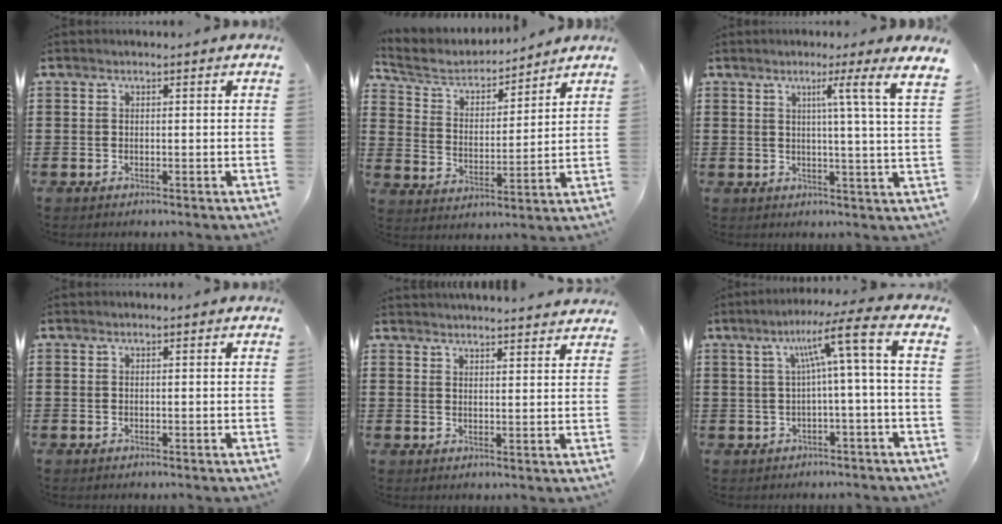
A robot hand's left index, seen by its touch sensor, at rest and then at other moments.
{"total": 5.1, "force": [4.5, 2.0, 1.5], "torque": [-0.058, -0.028, 0.072]}
{"total": 6.5, "force": [3.3, -1.6, 5.4], "torque": [-0.089, -0.025, 0.042]}
{"total": 0.0}
{"total": 3.1, "force": [3.0, -0.5, 0.0], "torque": [-0.009, -0.015, 0.056]}
{"total": 7.0, "force": [0.2, -0.9, 6.9], "torque": [-0.132, -0.010, -0.014]}